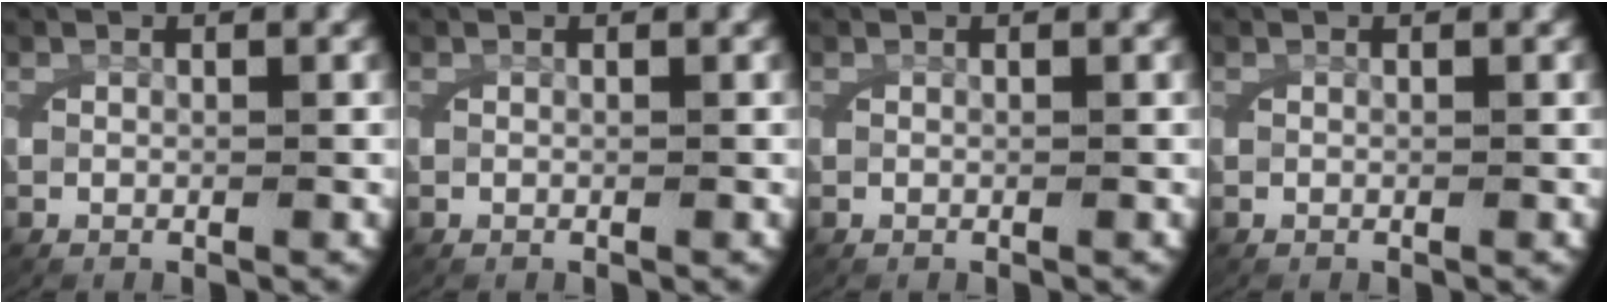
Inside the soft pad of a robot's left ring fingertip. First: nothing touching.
{"total": 0.0}
{"total": 0.0}
{"total": 0.0}